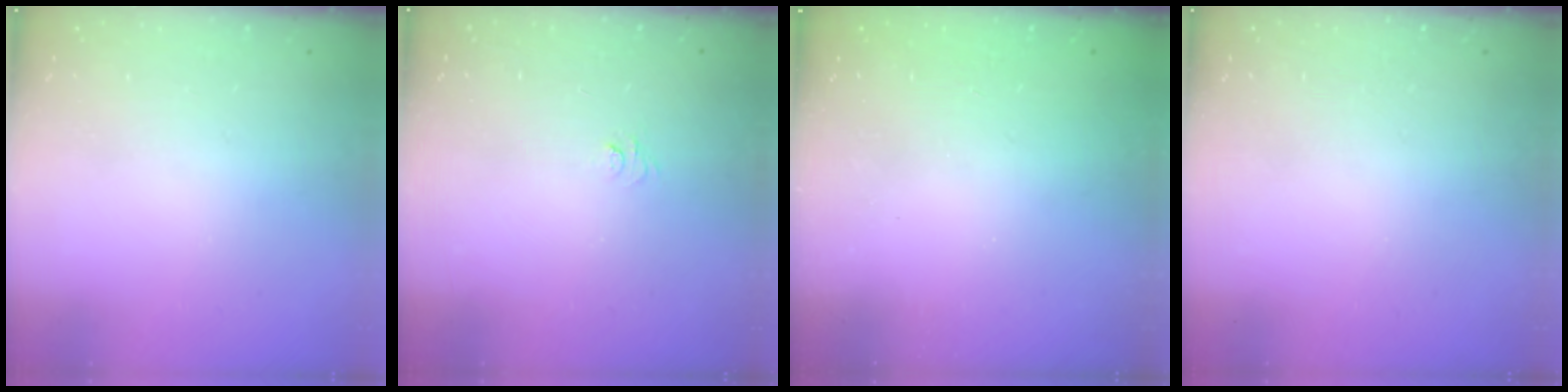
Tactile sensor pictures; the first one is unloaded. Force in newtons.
{"total": 4.0, "press": 4.0, "slide": 0.4}
{"total": 2.4, "press": 2.3, "slide": 0.8}
{"total": 0.0}